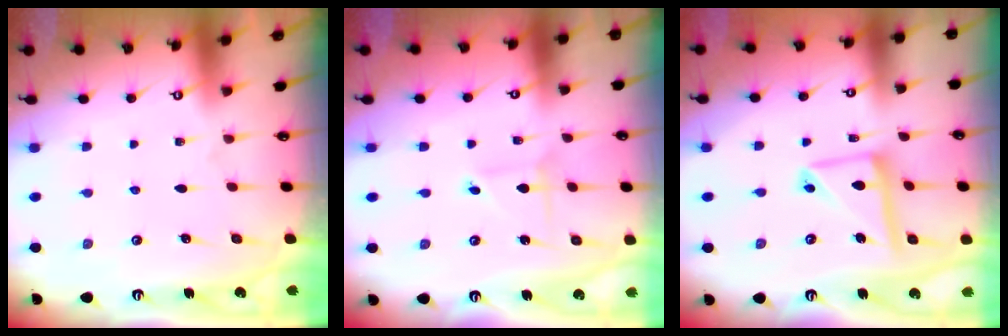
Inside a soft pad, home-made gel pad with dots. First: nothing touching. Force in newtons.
{"total": 1.0, "press": 1.0, "slide": 0.1}
{"total": 12.8, "press": 12.8, "slide": 1.2}